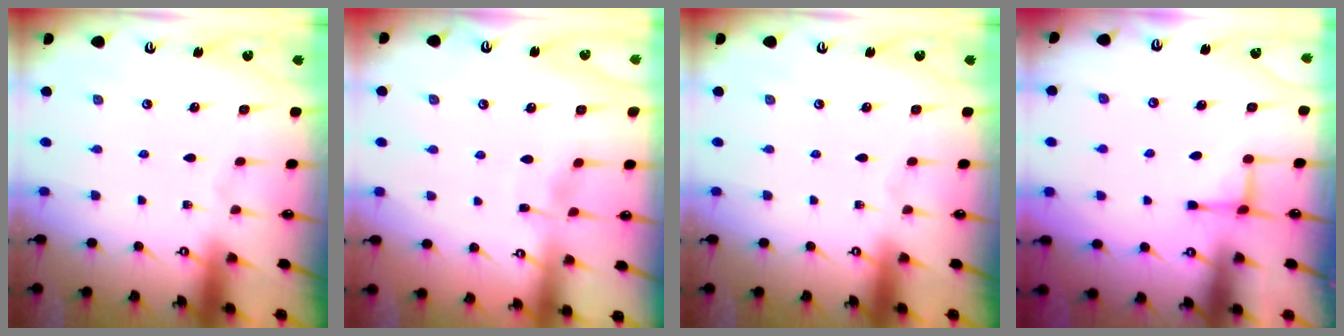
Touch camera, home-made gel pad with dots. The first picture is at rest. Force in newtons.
{"total": 3.5, "press": 3.5, "slide": 0.4}
{"total": 0.0}
{"total": 1.8, "press": 1.8, "slide": 0.4}